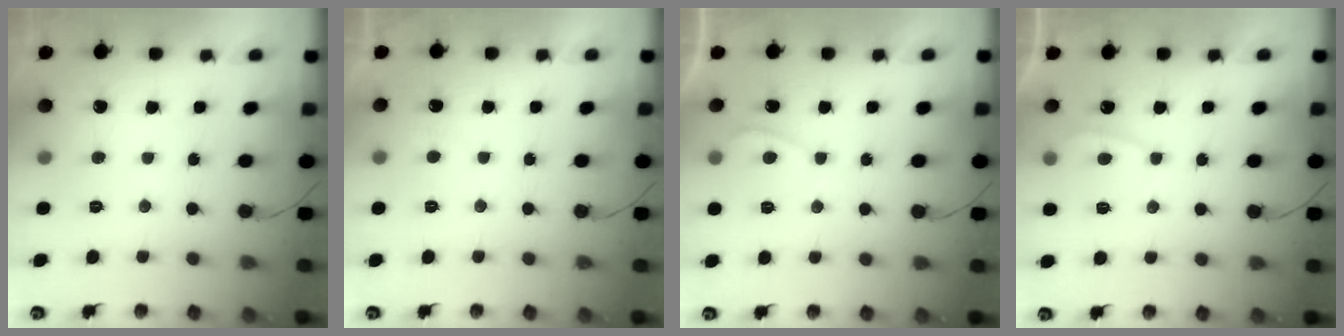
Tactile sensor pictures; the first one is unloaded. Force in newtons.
{"total": 0.5, "press": 0.1, "slide": 0.5}
{"total": 2.3, "press": 2.2, "slide": 0.4}
{"total": 2.2, "press": 2.2, "slide": 0.5}